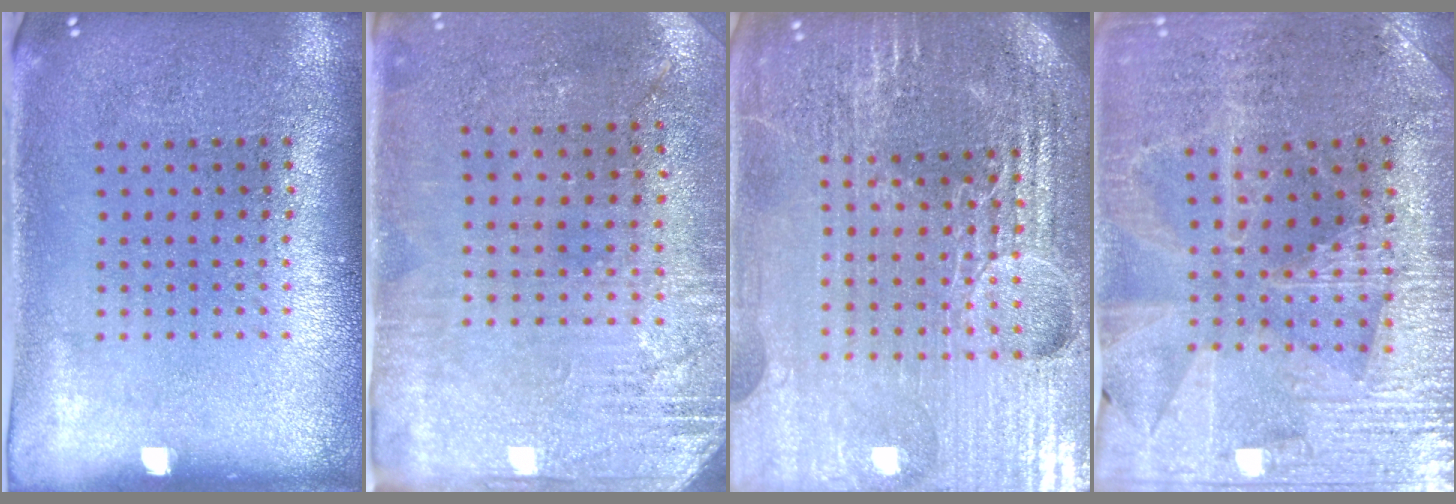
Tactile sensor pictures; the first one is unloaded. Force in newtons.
{"total": 2.8, "press": 2.5, "slide": 1.3}
{"total": 6.0, "press": 5.3, "slide": 2.8}
{"total": 3.0, "press": 2.9, "slide": 0.5}